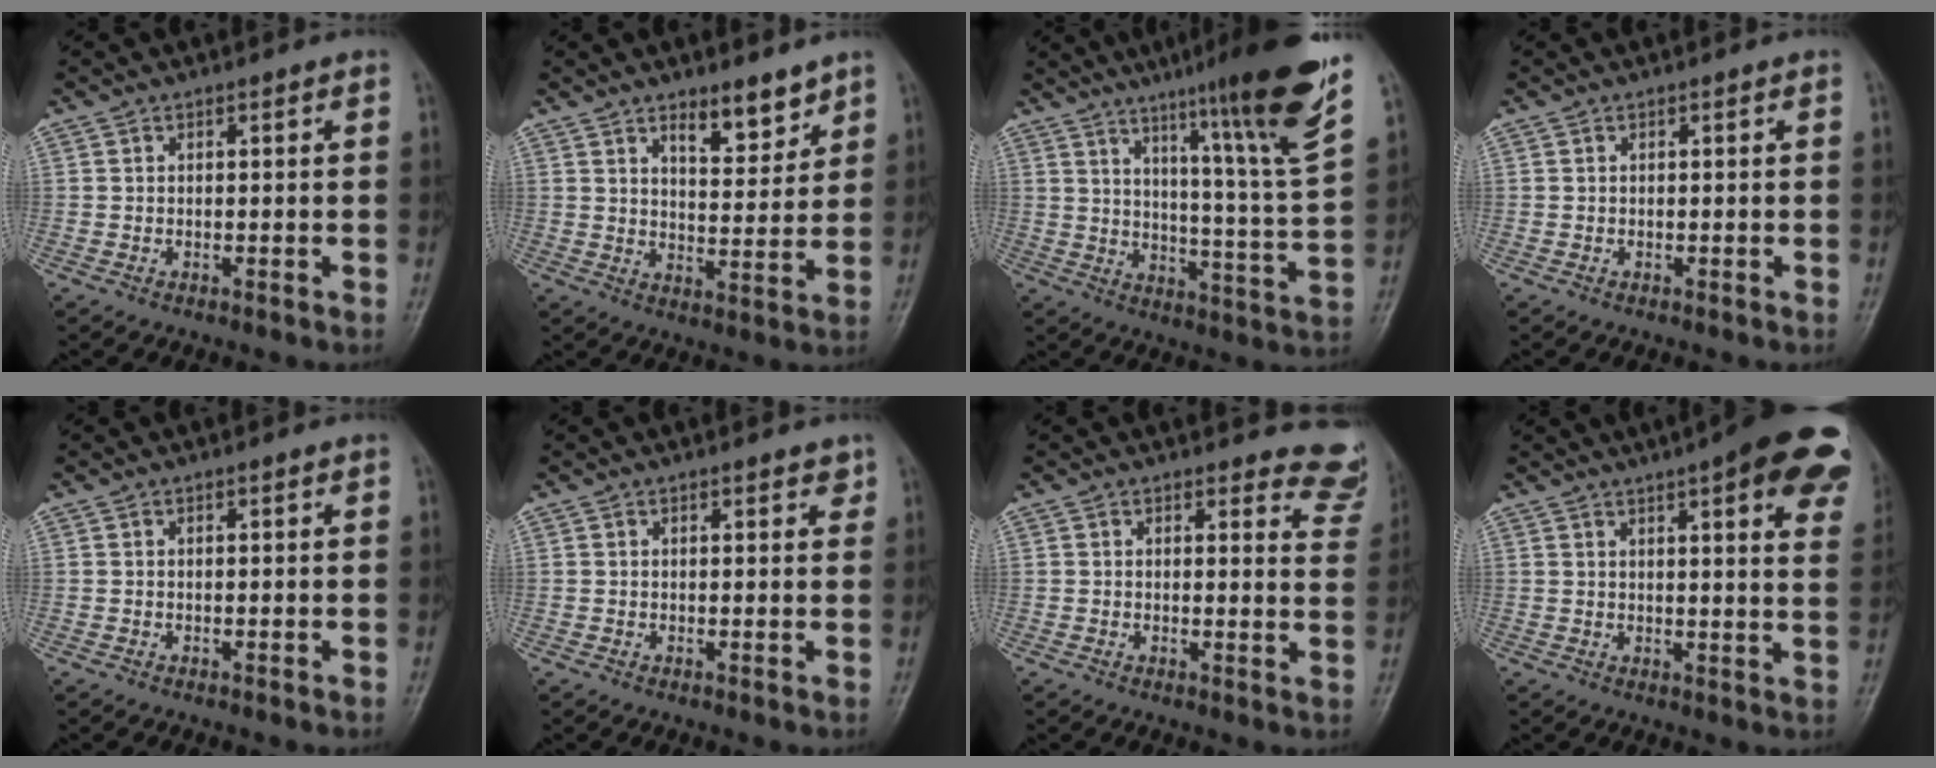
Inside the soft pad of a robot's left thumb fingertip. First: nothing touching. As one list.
[{"total": 7.6, "force": [5.4, 2.8, 4.5], "torque": [-0.047, -0.043, 0.086]}, {"total": 19.5, "force": [12.9, -0.1, 14.7], "torque": [-0.196, -0.075, 0.180]}, {"total": 0.0}, {"total": 0.0}, {"total": 2.0, "force": [1.6, 0.8, 1.1], "torque": [-0.001, -0.007, 0.016]}, {"total": 8.7, "force": [8.3, 2.6, 0.8], "torque": [0.040, -0.065, 0.059]}, {"total": 19.8, "force": [11.0, 5.0, 15.7], "torque": [-0.178, -0.019, 0.121]}]